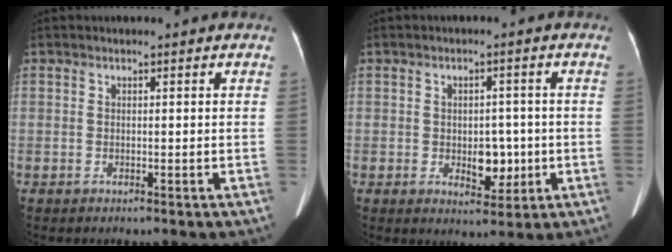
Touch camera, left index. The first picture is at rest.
{"total": 4.9, "force": [-1.0, 3.1, 3.7], "torque": [-0.051, 0.002, -0.004]}